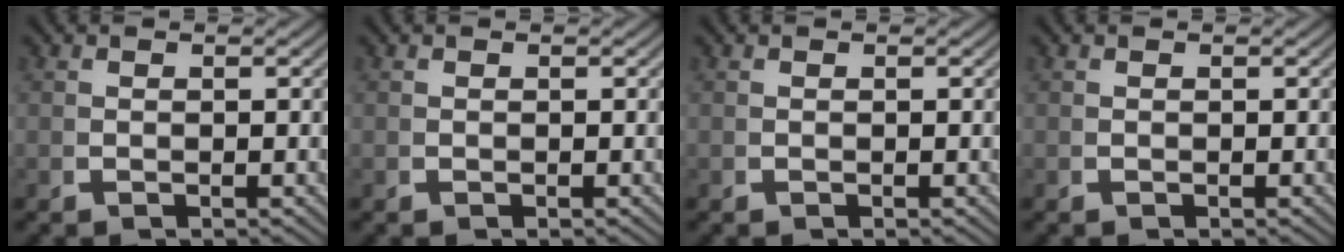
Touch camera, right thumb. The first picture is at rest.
{"total": 0.0}
{"total": 0.0}
{"total": 0.0}